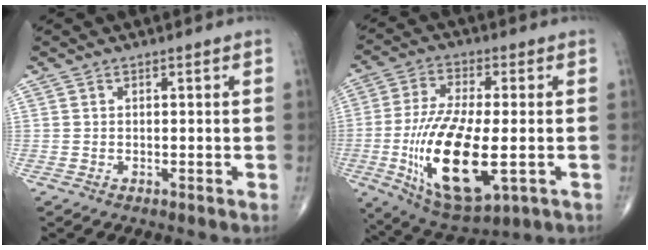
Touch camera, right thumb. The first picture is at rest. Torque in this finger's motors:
{"motor_torque": [2.74, 2.26, 2.10, -0.34, 0.71]}